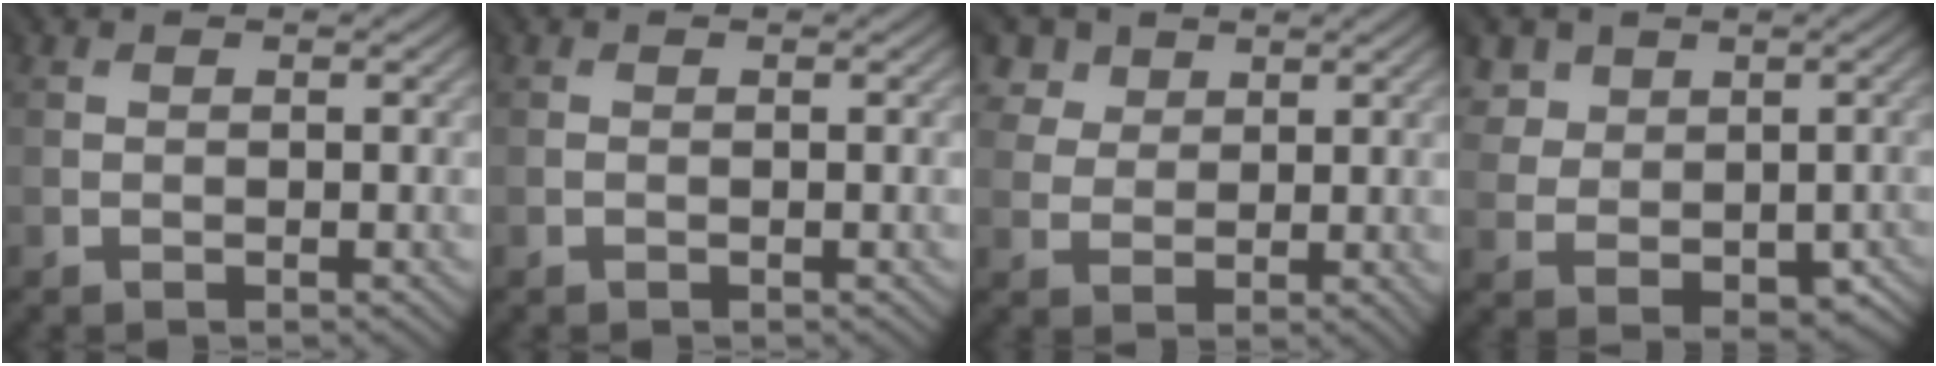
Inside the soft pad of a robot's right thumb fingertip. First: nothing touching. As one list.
[{"total": 0.0}, {"total": 5.1, "force": [3.5, 3.7, 0.8], "torque": [-0.047, 0.011, 0.063]}, {"total": 4.3, "force": [2.2, 3.7, 0.4], "torque": [-0.036, 0.002, 0.043]}]